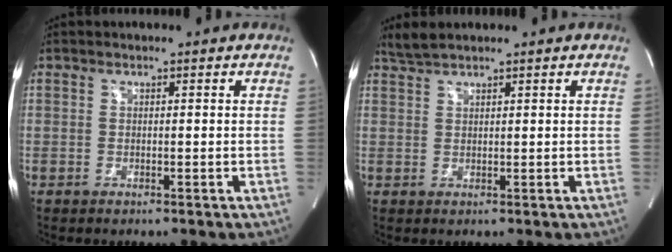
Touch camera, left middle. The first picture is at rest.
{"total": 2.4, "force": [2.2, 0.0, 0.8], "torque": [-0.022, 0.015, 0.049]}